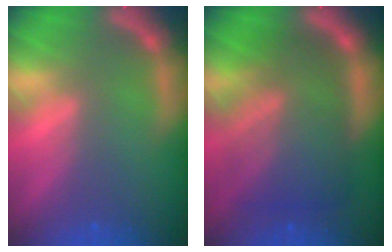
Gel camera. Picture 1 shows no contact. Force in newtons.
{"total": 10.0}